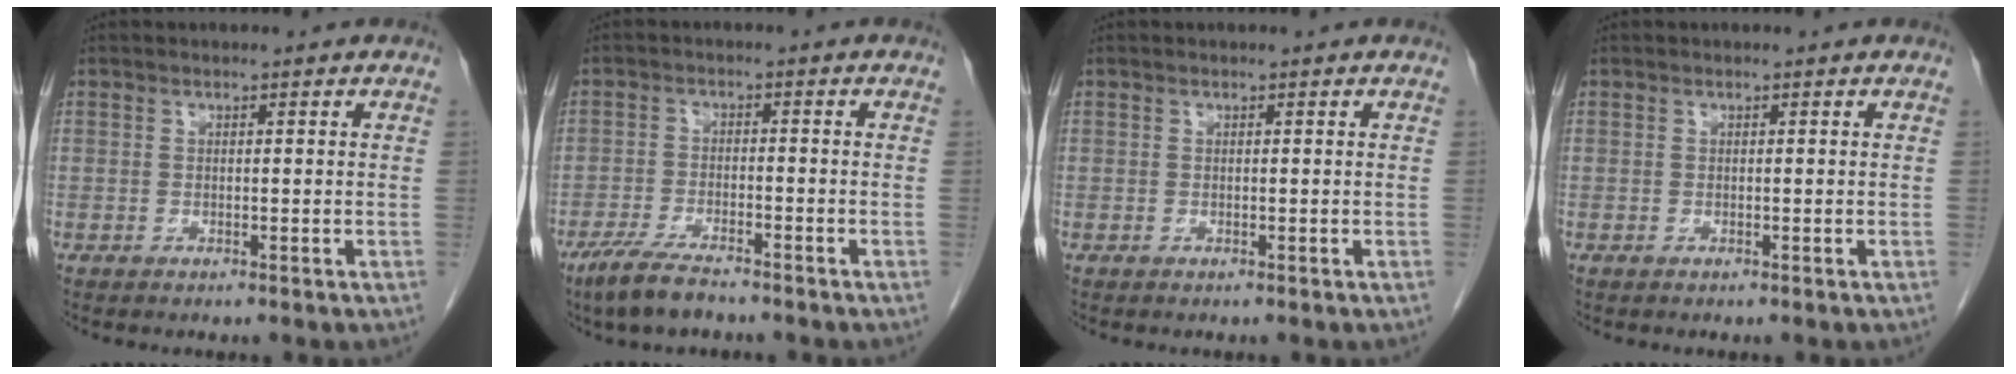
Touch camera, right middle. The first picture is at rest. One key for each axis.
{"total": 6.2, "fx": -4.8, "fy": 1.0, "fz": 3.7, "tx": -0.079, "ty": -0.013, "tz": -0.088}
{"total": 0.0}
{"total": 0.0}